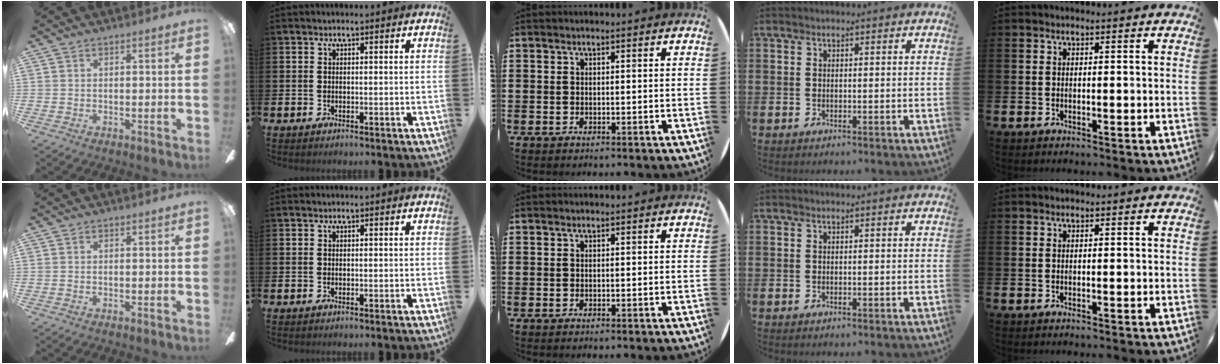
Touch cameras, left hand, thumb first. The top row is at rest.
{}